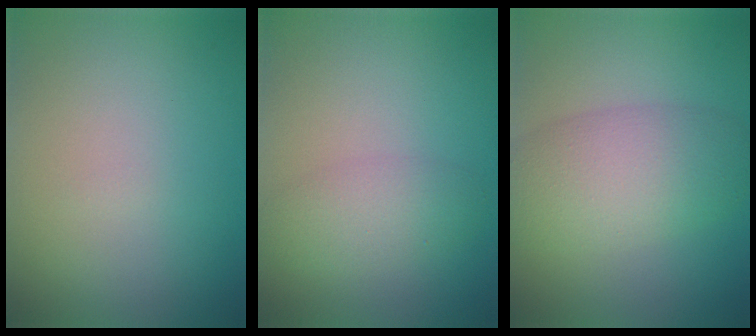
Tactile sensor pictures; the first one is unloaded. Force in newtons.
{"total": 2.5, "press": 2.5, "slide": 0.1}
{"total": 6.1, "press": 6.1, "slide": 0.1}